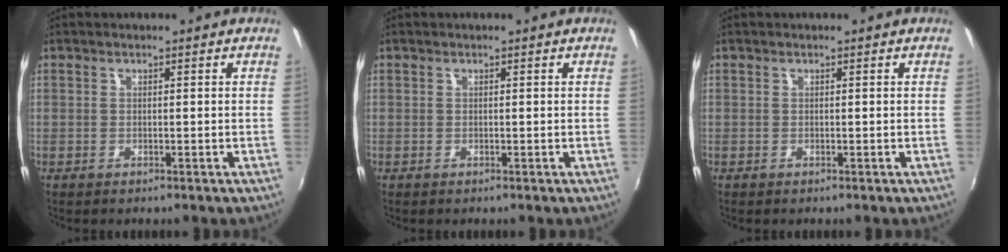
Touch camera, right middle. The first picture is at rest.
{"total": 0.0}
{"total": 0.0}